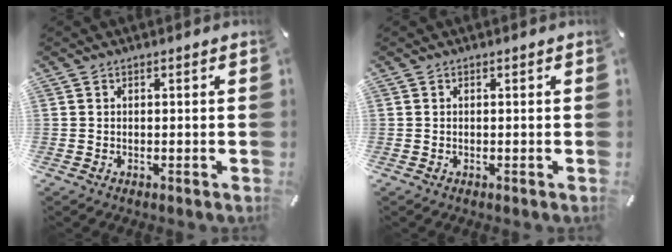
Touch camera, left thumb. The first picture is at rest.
{"total": 0.0}